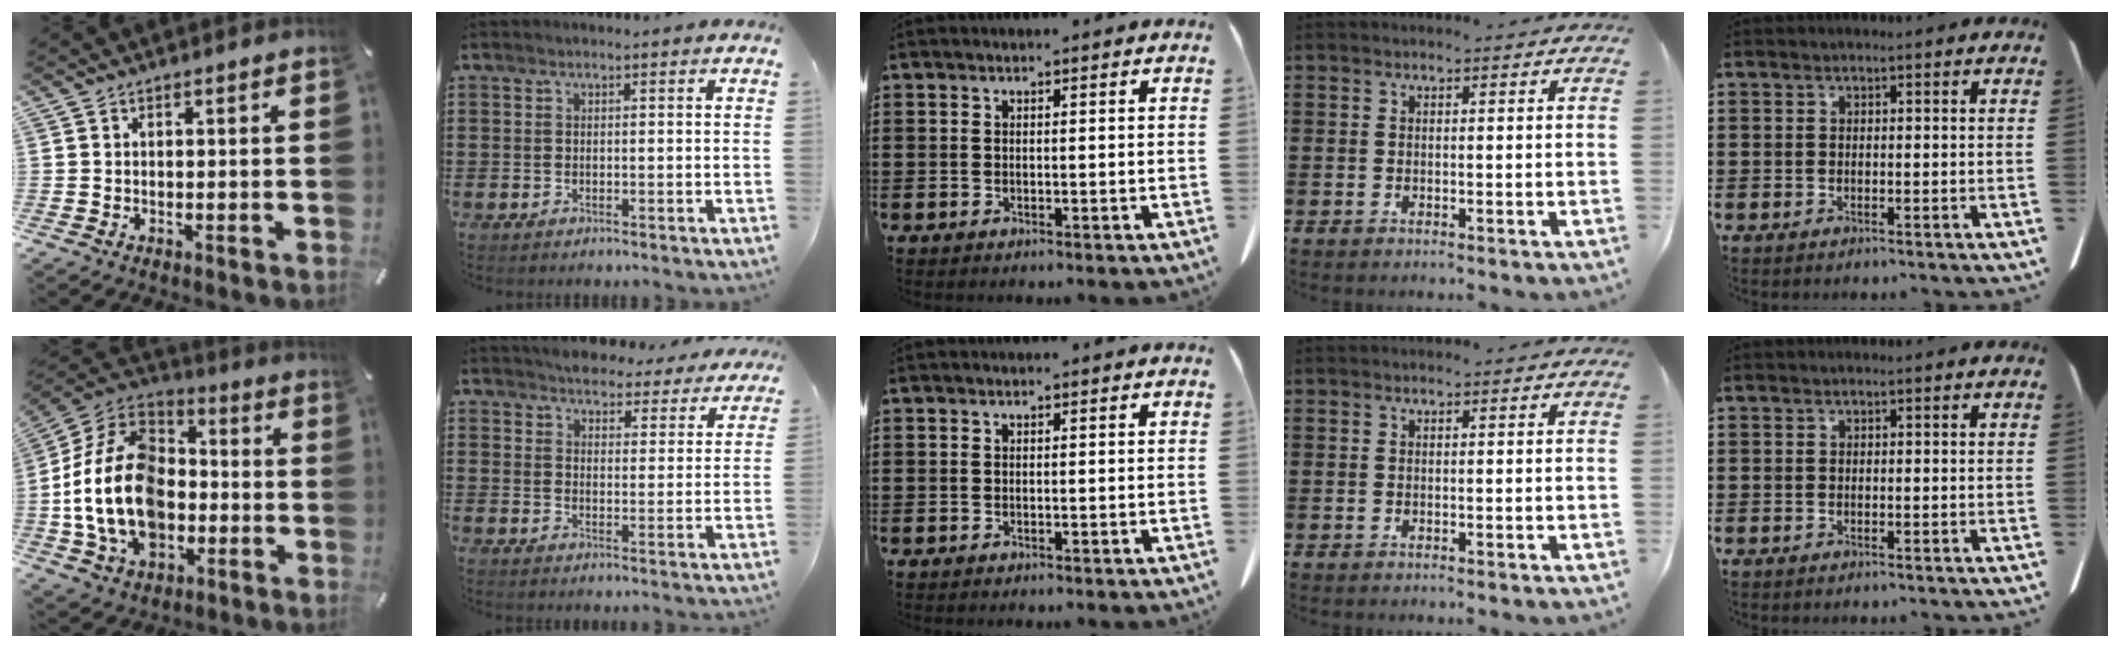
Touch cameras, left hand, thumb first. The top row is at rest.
{"thumb": {"total": 19.9, "force": [-4.9, 14.4, 12.9], "torque": [-0.294, 0.026, -0.087]}, "index": {"total": 4.5, "force": [4.5, 0.5, 0.2], "torque": [-0.026, -0.027, 0.078]}}